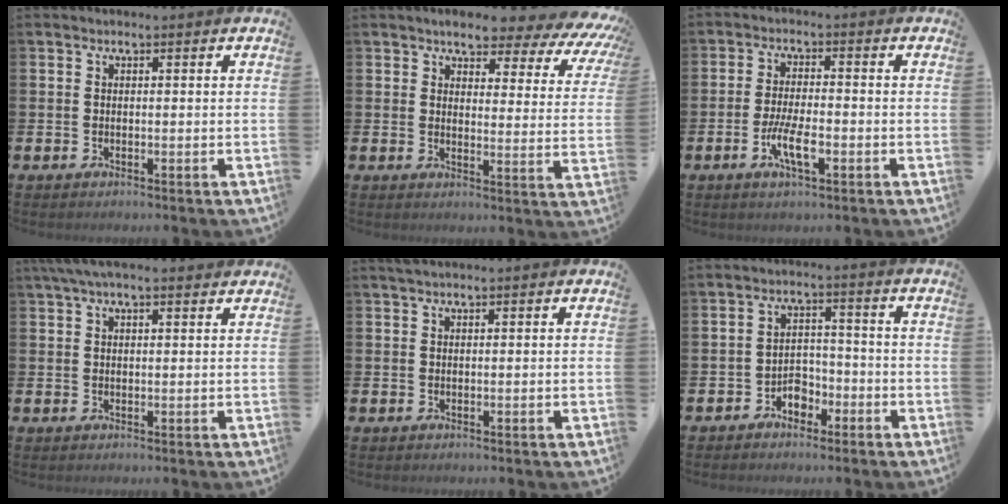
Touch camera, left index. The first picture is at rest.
{"total": 5.3, "force": [4.8, 1.6, 1.8], "torque": [-0.040, -0.042, 0.074]}
{"total": 5.1, "force": [-1.7, 1.5, 4.5], "torque": [-0.086, -0.002, -0.033]}
{"total": 3.7, "force": [2.8, 0.9, 2.1], "torque": [-0.042, 0.000, 0.050]}
{"total": 0.8, "force": [0.7, 0.0, 0.4], "torque": [-0.006, 0.002, 0.012]}
{"total": 3.1, "force": [-2.3, 1.9, 1.0], "torque": [-0.030, 0.011, -0.049]}